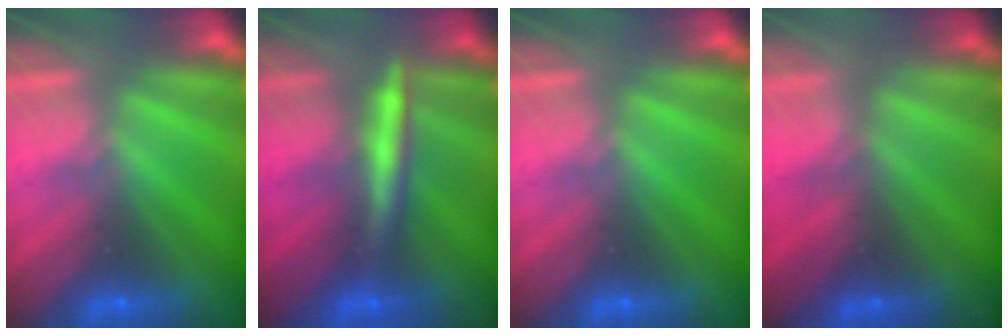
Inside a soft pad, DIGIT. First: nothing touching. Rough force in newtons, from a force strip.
{"total": 2.9}
{"total": 0.0}
{"total": 2.0}